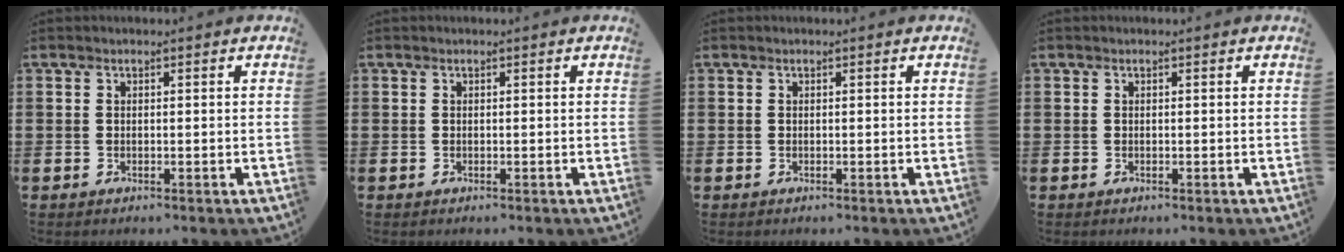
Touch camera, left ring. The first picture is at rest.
{"total": 0.0}
{"total": 0.0}
{"total": 0.0}